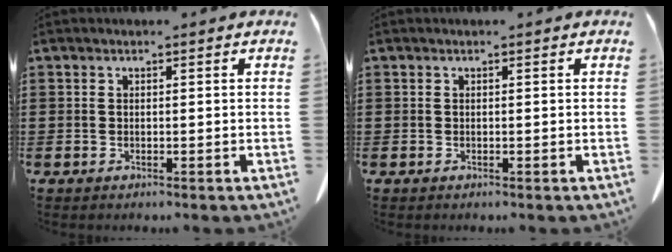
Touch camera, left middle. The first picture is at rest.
{"total": 0.0}